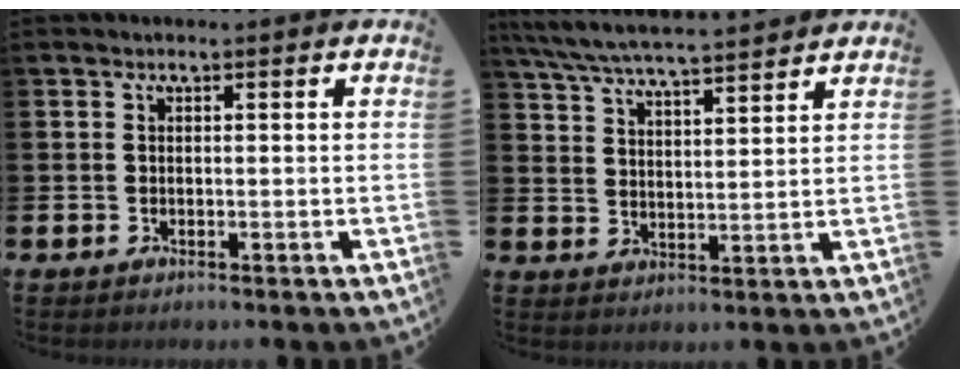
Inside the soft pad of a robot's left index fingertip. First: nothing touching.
{"total": 6.6, "force": [6.3, 0.4, 2.0], "torque": [-0.060, -0.036, 0.113]}